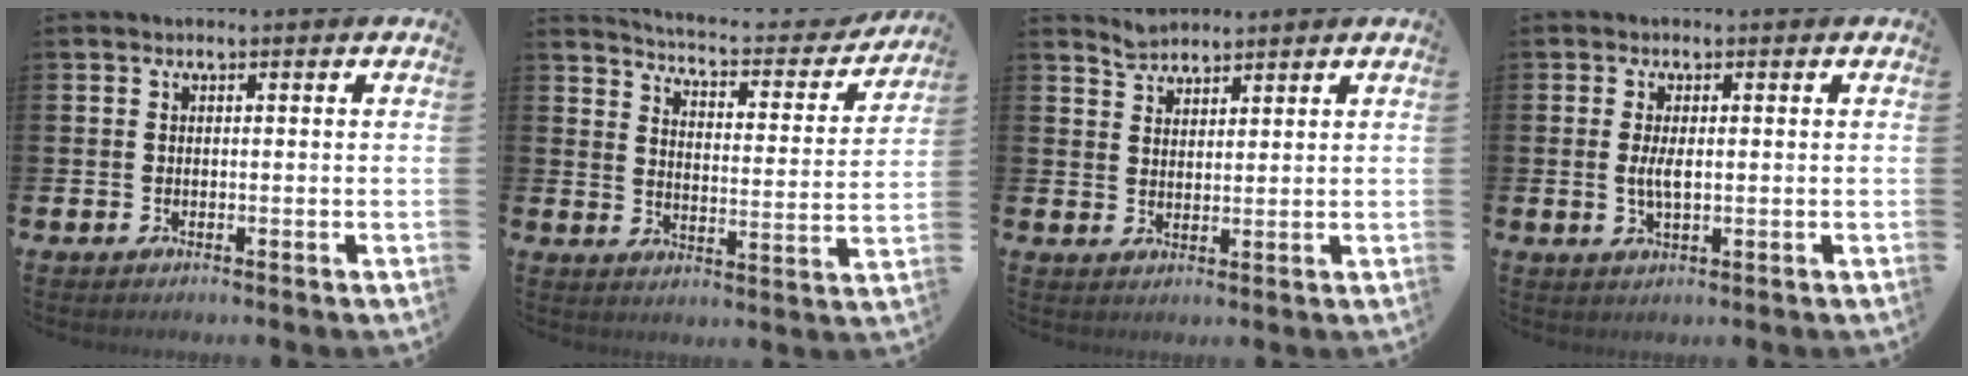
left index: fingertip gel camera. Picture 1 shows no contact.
{"total": 4.5, "force": [4.3, 0.7, 1.1], "torque": [-0.044, -0.038, 0.065]}
{"total": 3.2, "force": [3.1, 0.5, -0.2], "torque": [-0.001, -0.012, 0.058]}
{"total": 2.7, "force": [0.2, 1.0, 2.5], "torque": [-0.046, 0.002, 0.001]}